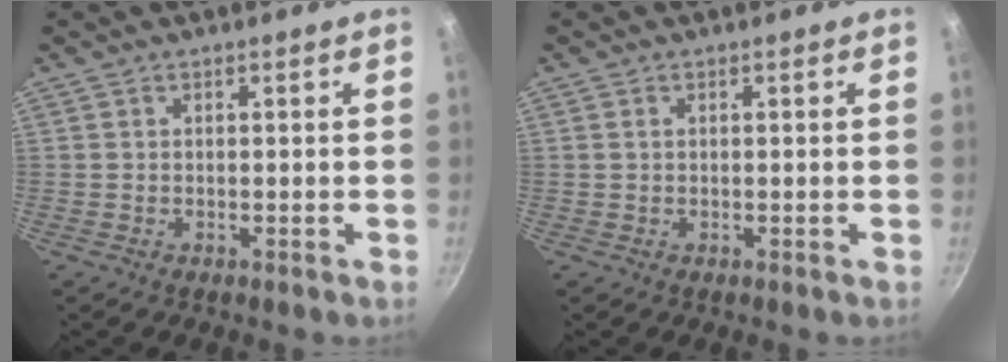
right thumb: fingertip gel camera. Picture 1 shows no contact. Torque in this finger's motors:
{"motor_torque": [0.23, -0.32, 0.36, 0.19, 0.00]}